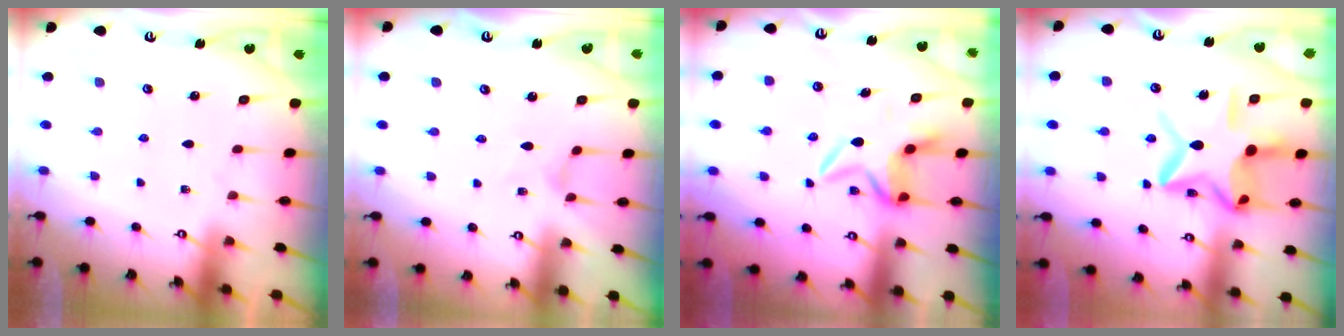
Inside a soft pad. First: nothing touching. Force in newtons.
{"total": 0.9, "press": 0.8, "slide": 0.3}
{"total": 6.6, "press": 6.4, "slide": 1.3}
{"total": 15.3, "press": 15.3, "slide": 1.2}